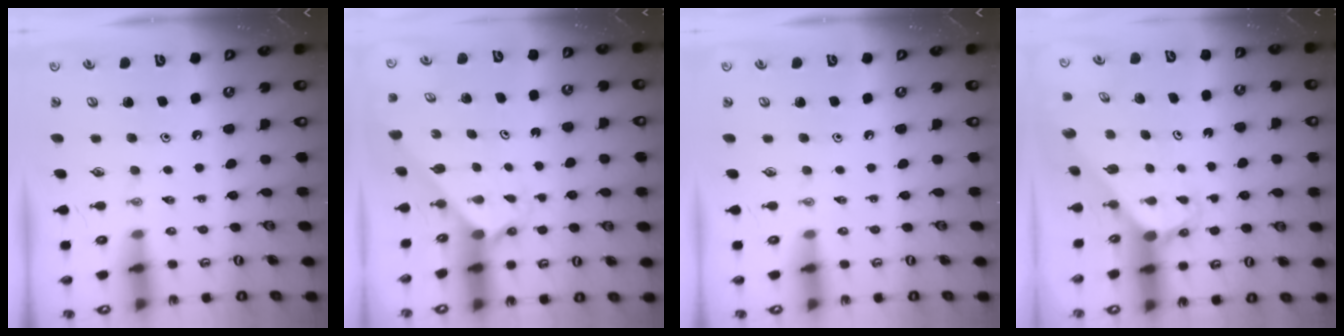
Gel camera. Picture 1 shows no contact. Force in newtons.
{"total": 1.8, "press": 1.8, "slide": 0.1}
{"total": 0.0}
{"total": 3.0, "press": 3.0, "slide": 0.2}